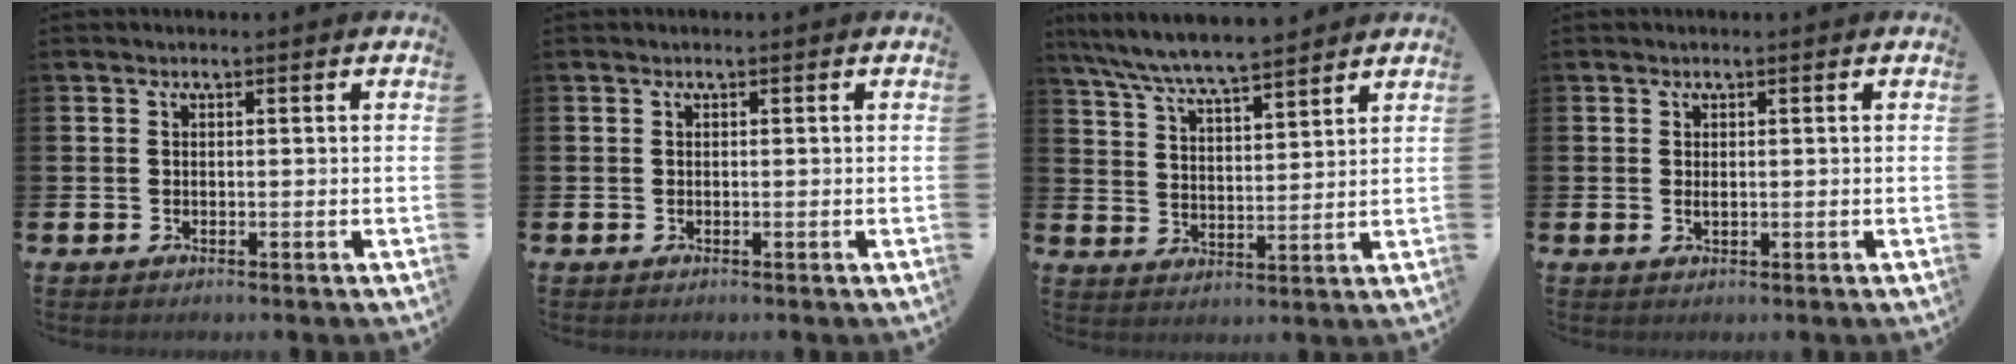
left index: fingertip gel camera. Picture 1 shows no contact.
{"total": 0.0}
{"total": 7.3, "force": [7.0, 0.3, 1.9], "torque": [-0.067, -0.039, 0.126]}
{"total": 0.7, "force": [0.3, 0.2, 0.6], "torque": [-0.008, 0.001, 0.003]}